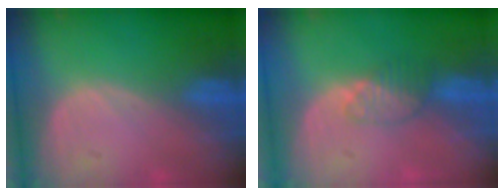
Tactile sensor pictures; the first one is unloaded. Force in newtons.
{"total": 3.5, "press": 3.2, "slide": 1.4}